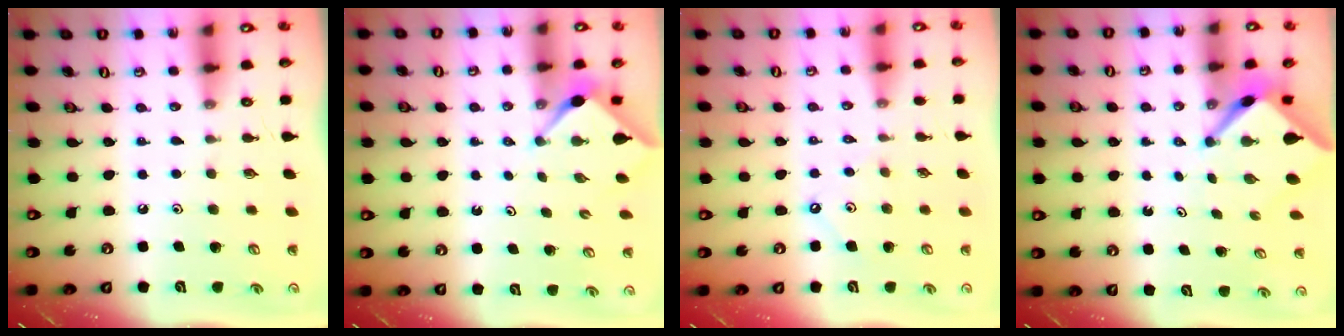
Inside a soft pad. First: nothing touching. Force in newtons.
{"total": 2.9, "press": 2.9, "slide": 0.3}
{"total": 2.9, "press": 2.8, "slide": 0.5}
{"total": 3.8, "press": 3.8, "slide": 0.2}